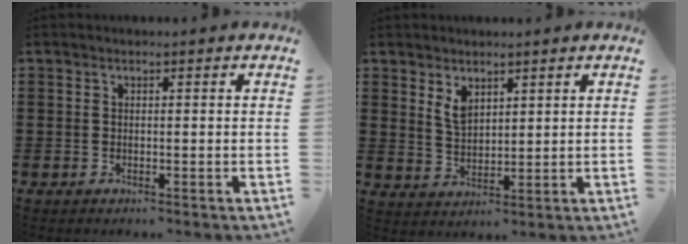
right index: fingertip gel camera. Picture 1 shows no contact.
{"total": 3.5, "force": [2.2, 1.8, 1.9], "torque": [-0.045, 0.003, 0.041]}